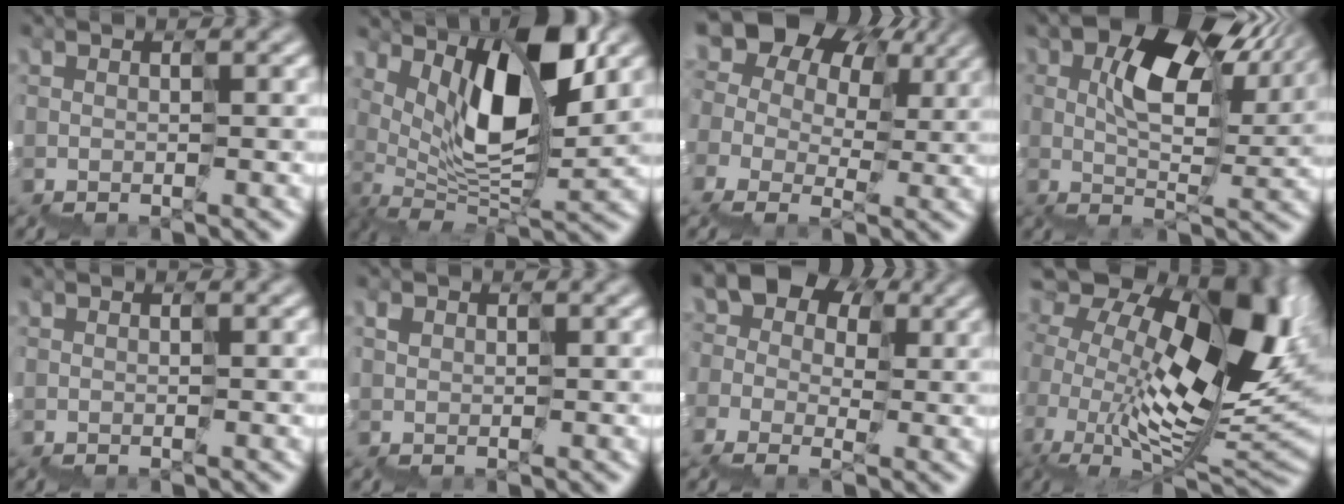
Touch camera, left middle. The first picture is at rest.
{"total": 8.1, "force": [3.9, 2.8, 6.5], "torque": [-0.121, 0.008, 0.073]}
{"total": 11.5, "force": [4.3, 8.5, 6.6], "torque": [-0.127, 0.038, 0.072]}
{"total": 7.6, "force": [4.0, 3.4, 5.6], "torque": [-0.096, 0.019, 0.061]}
{"total": 0.0}
{"total": 0.7, "force": [0.3, 0.6, -0.2], "torque": [-0.015, 0.007, 0.000]}
{"total": 7.0, "force": [2.0, 5.8, 3.5], "torque": [-0.043, 0.035, 0.016]}
{"total": 14.6, "force": [3.5, 8.6, 11.3], "torque": [-0.210, 0.009, 0.060]}